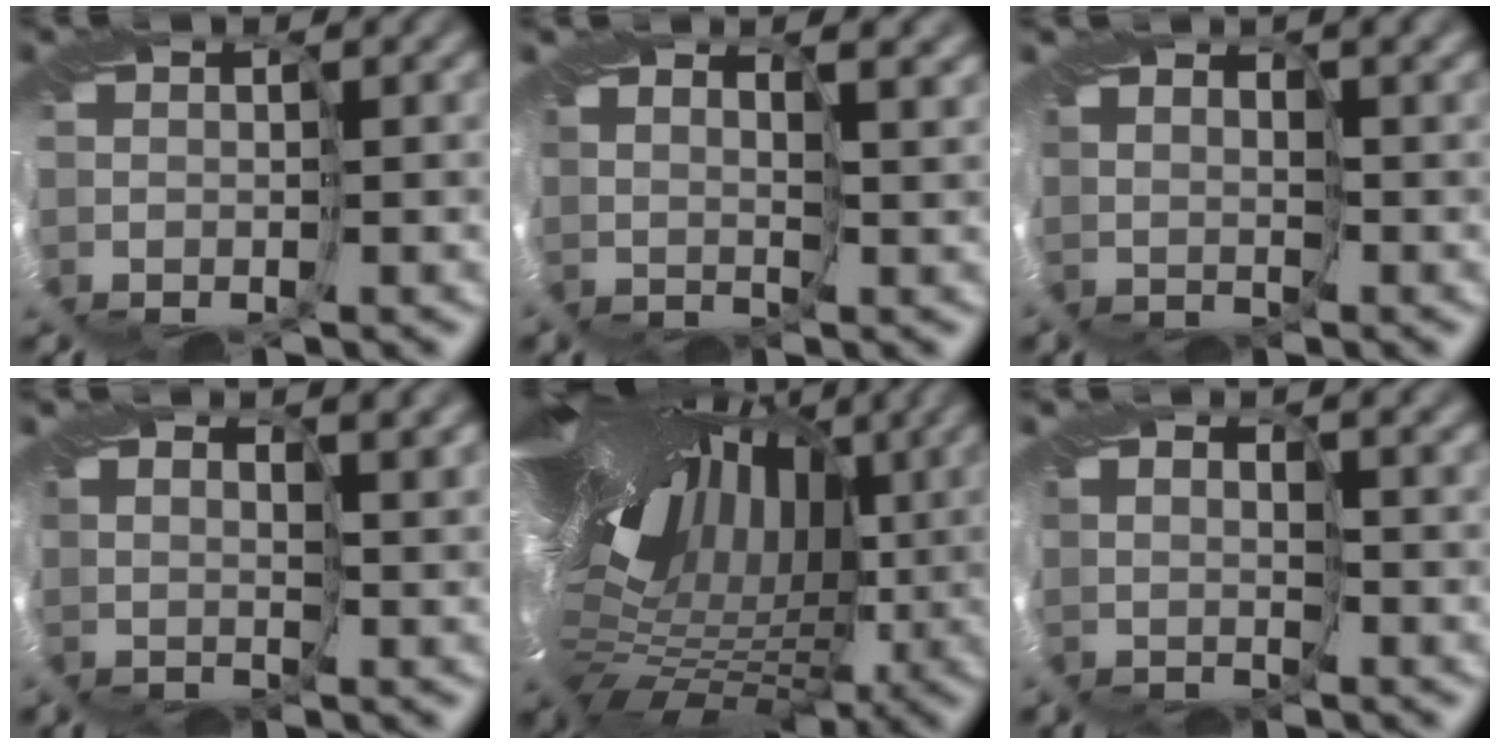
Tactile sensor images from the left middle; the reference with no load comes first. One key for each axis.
{"total": 3.4, "fx": 3.2, "fy": 0.8, "fz": 0.6, "tx": -0.016, "ty": 0.007, "tz": 0.063}
{"total": 2.5, "fx": 2.3, "fy": 0.8, "fz": 0.6, "tx": -0.016, "ty": 0.008, "tz": 0.046}
{"total": 3.3, "fx": 3.2, "fy": 0.7, "fz": 0.8, "tx": -0.019, "ty": 0.009, "tz": 0.063}
{"total": 17.9, "fx": 4.8, "fy": 10.5, "fz": 13.7, "tx": -0.221, "ty": 0.033, "tz": 0.087}
{"total": 1.8, "fx": 1.7, "fy": 0.4, "fz": 0.0, "tx": -0.004, "ty": 0.005, "tz": 0.037}